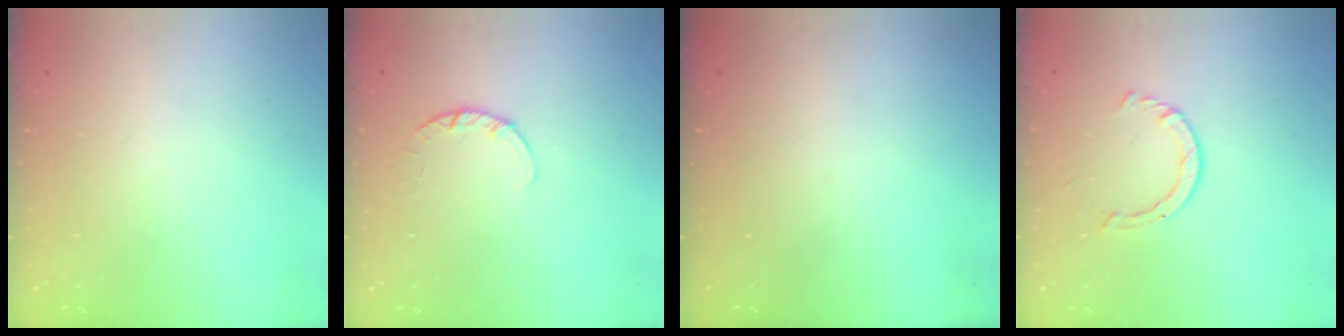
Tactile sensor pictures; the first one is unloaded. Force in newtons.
{"total": 2.7, "press": 2.7, "slide": 0.4}
{"total": 0.0}
{"total": 2.3, "press": 2.3, "slide": 0.2}